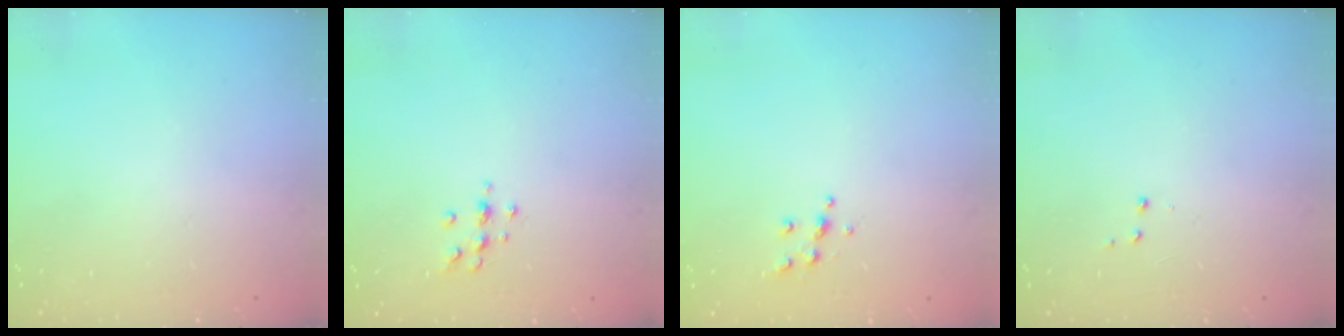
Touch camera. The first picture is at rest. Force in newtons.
{"total": 5.7, "press": 5.7, "slide": 0.8}
{"total": 4.5, "press": 4.5, "slide": 0.5}
{"total": 2.8, "press": 2.7, "slide": 0.5}